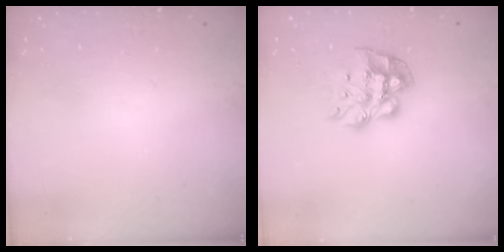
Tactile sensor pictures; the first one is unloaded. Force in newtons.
{"total": 10.6, "press": 10.6, "slide": 0.9}